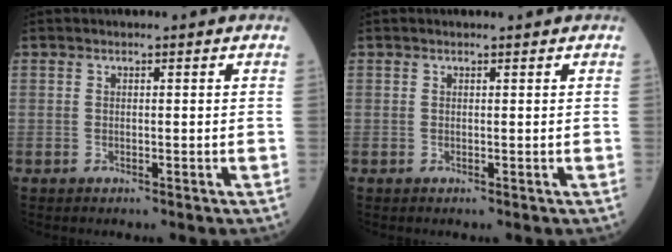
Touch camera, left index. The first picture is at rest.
{"total": 0.5, "force": [0.5, 0.0, 0.1], "torque": [-0.009, 0.000, 0.006]}